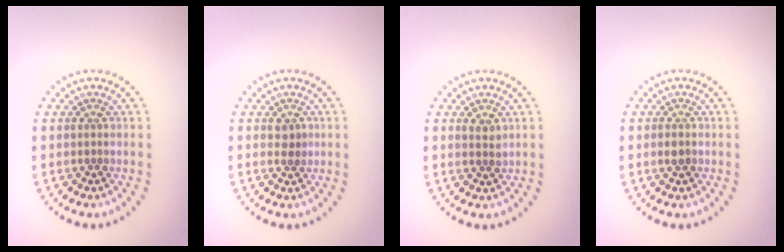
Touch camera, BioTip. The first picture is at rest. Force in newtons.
{"total": 1.1, "press": 1.1, "slide": 0.3}
{"total": 1.0, "press": 1.0, "slide": 0.4}
{"total": 1.0, "press": 1.0, "slide": 0.2}